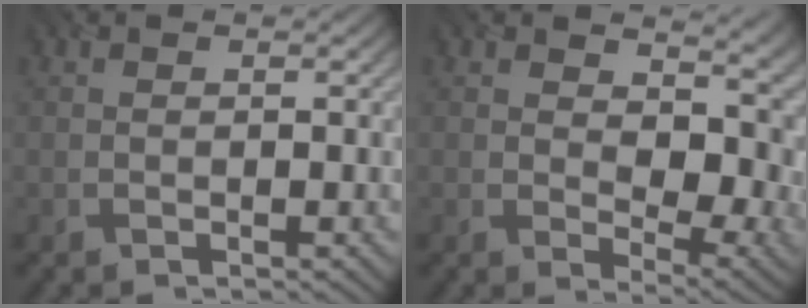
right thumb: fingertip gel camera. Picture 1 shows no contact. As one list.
[{"total": 10.3, "force": [2.3, 5.8, 8.2], "torque": [-0.136, -0.011, 0.038]}]